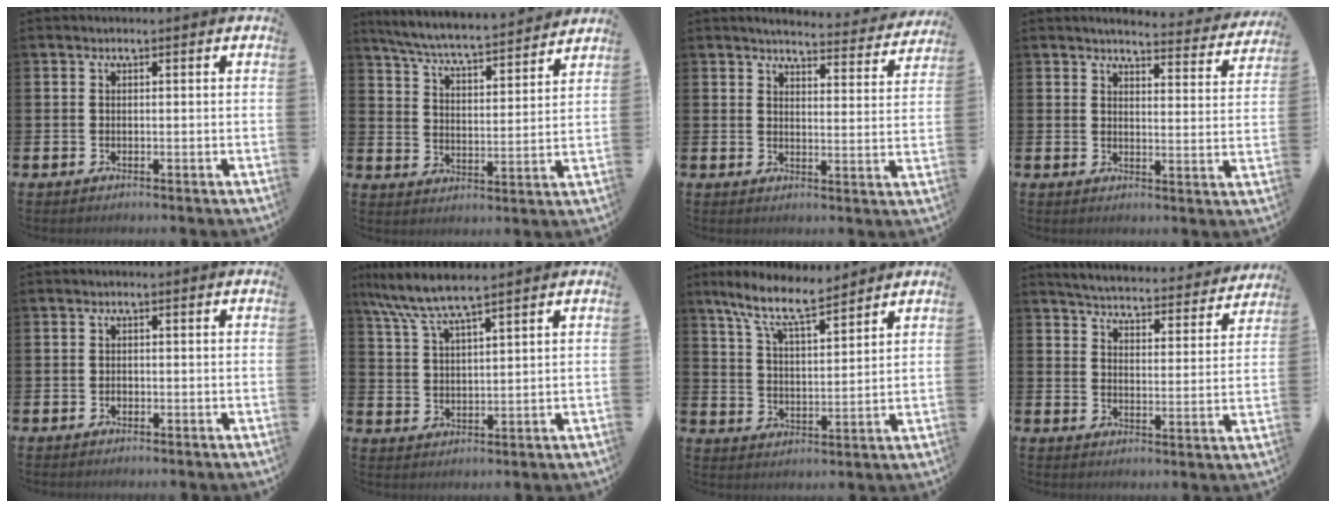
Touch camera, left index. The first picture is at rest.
{"total": 6.5, "force": [6.2, 0.3, 1.8], "torque": [-0.063, -0.049, 0.105]}
{"total": 4.4, "force": [4.3, 0.5, 0.7], "torque": [-0.018, -0.035, 0.071]}
{"total": 4.0, "force": [3.9, 0.2, 0.6], "torque": [-0.013, -0.034, 0.063]}
{"total": 0.7, "force": [-0.2, 0.5, 0.3], "torque": [0.000, 0.001, -0.008]}
{"total": 6.7, "force": [5.9, 0.5, 3.0], "torque": [-0.084, -0.023, 0.106]}
{"total": 8.9, "force": [7.7, 1.6, 4.3], "torque": [-0.112, -0.030, 0.138]}
{"total": 4.7, "force": [4.6, 0.4, 0.5], "torque": [-0.027, -0.042, 0.074]}